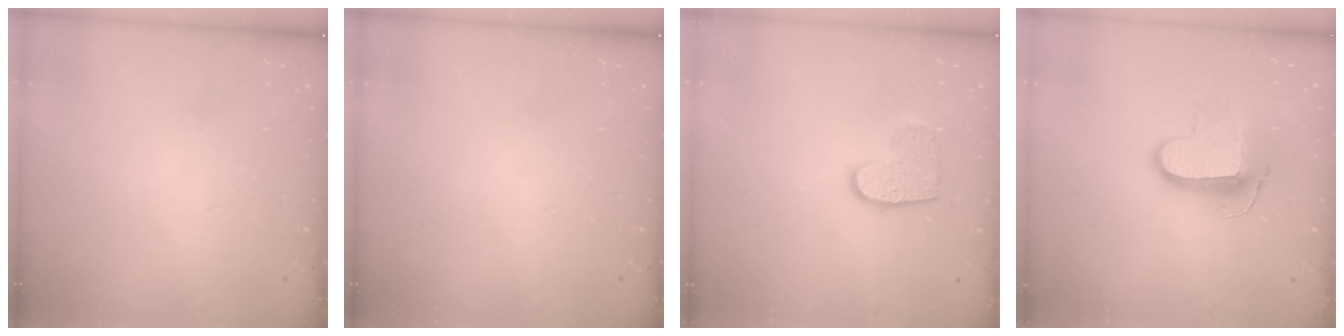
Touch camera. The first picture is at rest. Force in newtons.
{"total": 0.0}
{"total": 9.8, "press": 9.8, "slide": 0.3}
{"total": 9.4, "press": 9.3, "slide": 1.3}